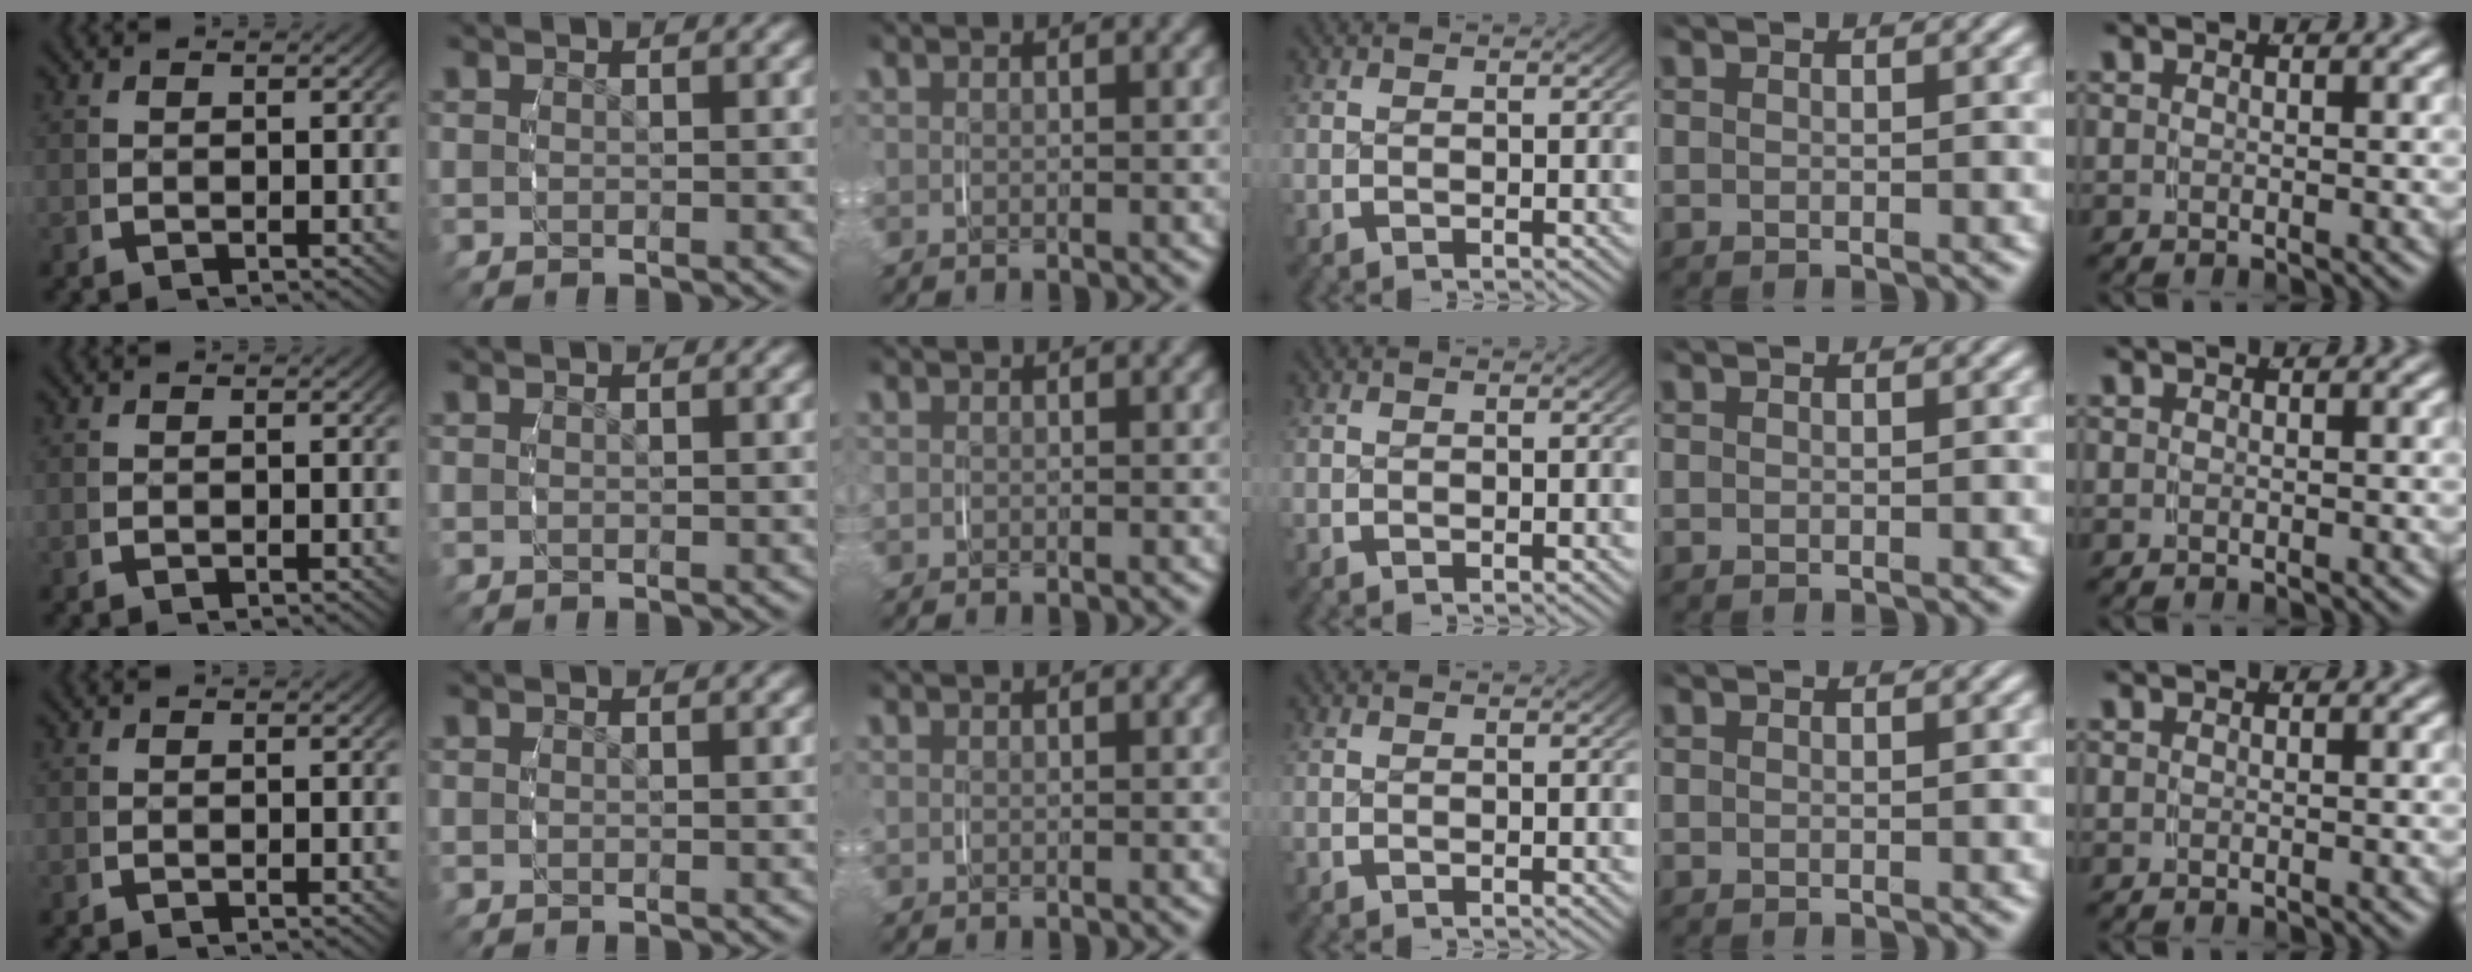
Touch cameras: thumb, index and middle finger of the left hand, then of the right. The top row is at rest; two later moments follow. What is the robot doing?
{"motion": "grasp_and_lifting", "object": "paper towel"}